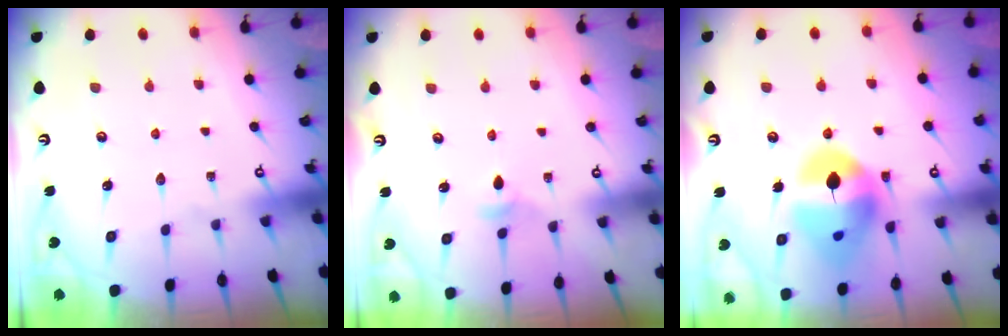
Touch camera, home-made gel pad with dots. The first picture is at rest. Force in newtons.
{"total": 3.1, "press": 3.0, "slide": 0.7}
{"total": 15.8, "press": 15.7, "slide": 1.7}